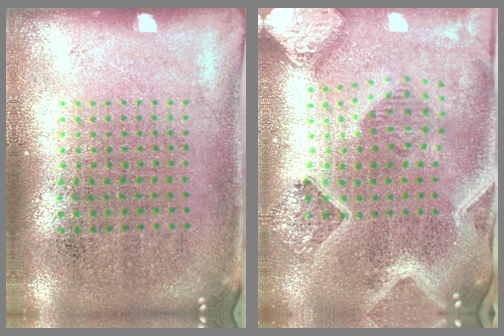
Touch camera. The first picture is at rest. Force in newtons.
{"total": 3.2, "press": 2.7, "slide": 1.6}